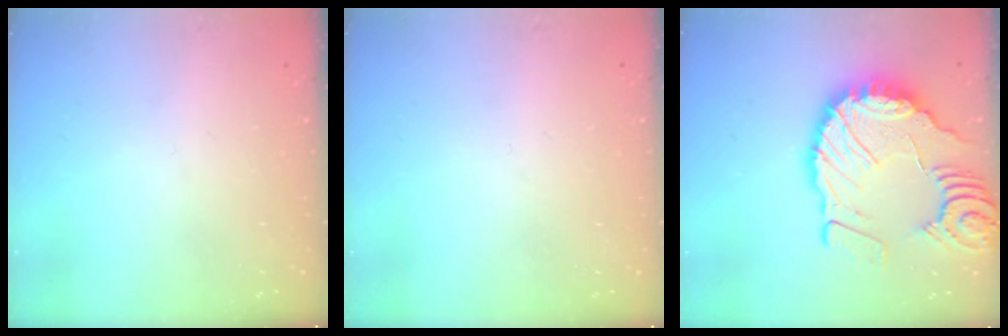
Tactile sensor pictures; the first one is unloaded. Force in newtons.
{"total": 0.0}
{"total": 20.2, "press": 20.1, "slide": 2.5}